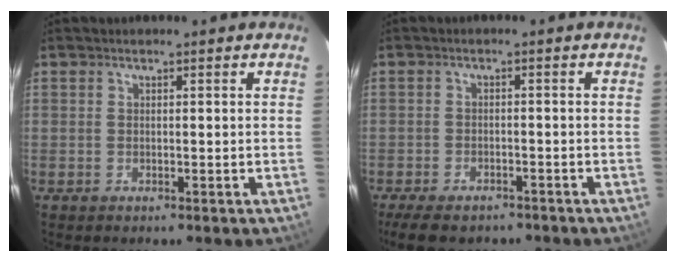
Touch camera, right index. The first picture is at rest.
{"total": 8.9, "force": [-7.0, 3.8, 4.1], "torque": [-0.098, -0.016, -0.110]}